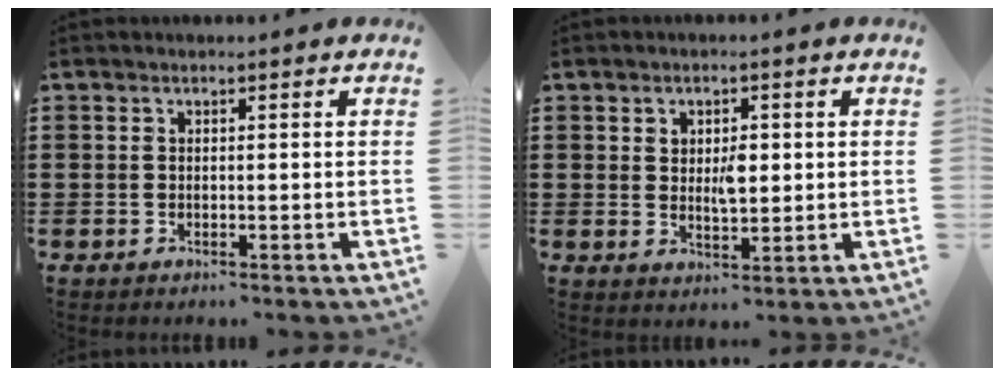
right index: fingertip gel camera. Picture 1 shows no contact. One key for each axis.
{"total": 3.5, "fx": 0.7, "fy": 1.8, "fz": 3.0, "tx": -0.054, "ty": 0.003, "tz": 0.010}